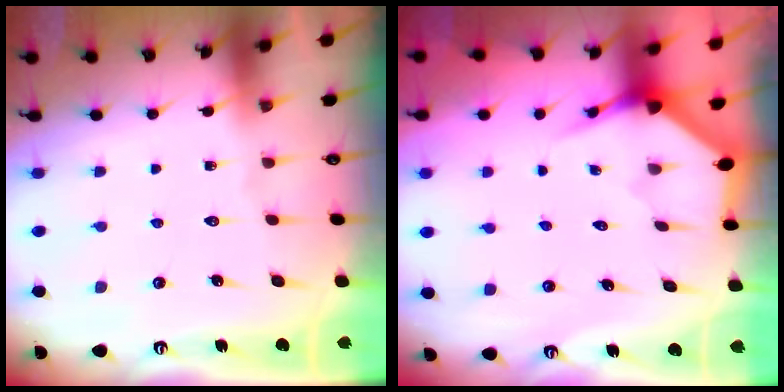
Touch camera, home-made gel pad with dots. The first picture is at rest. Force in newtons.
{"total": 3.5, "press": 3.5, "slide": 0.1}